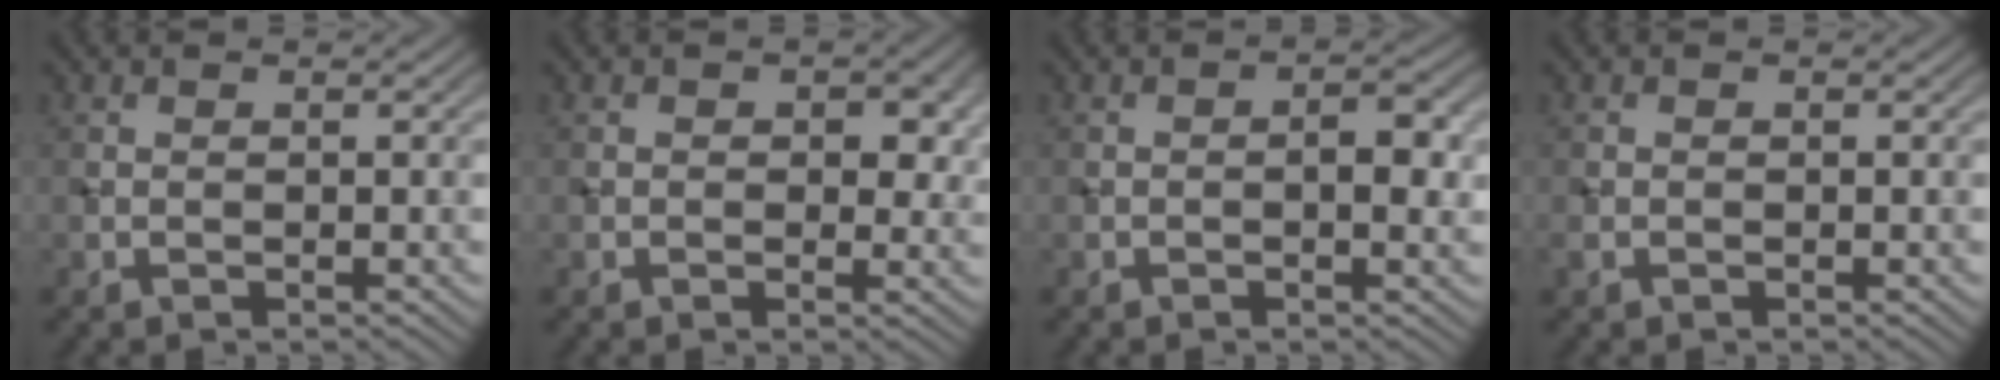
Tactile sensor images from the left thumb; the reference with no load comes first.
{"total": 3.4, "force": [0.4, 2.2, 2.5], "torque": [-0.036, -0.008, 0.005]}
{"total": 3.0, "force": [-0.4, 1.2, 2.7], "torque": [-0.032, 0.005, -0.010]}
{"total": 1.0, "force": [-0.5, 0.6, 0.5], "torque": [-0.013, -0.002, -0.011]}